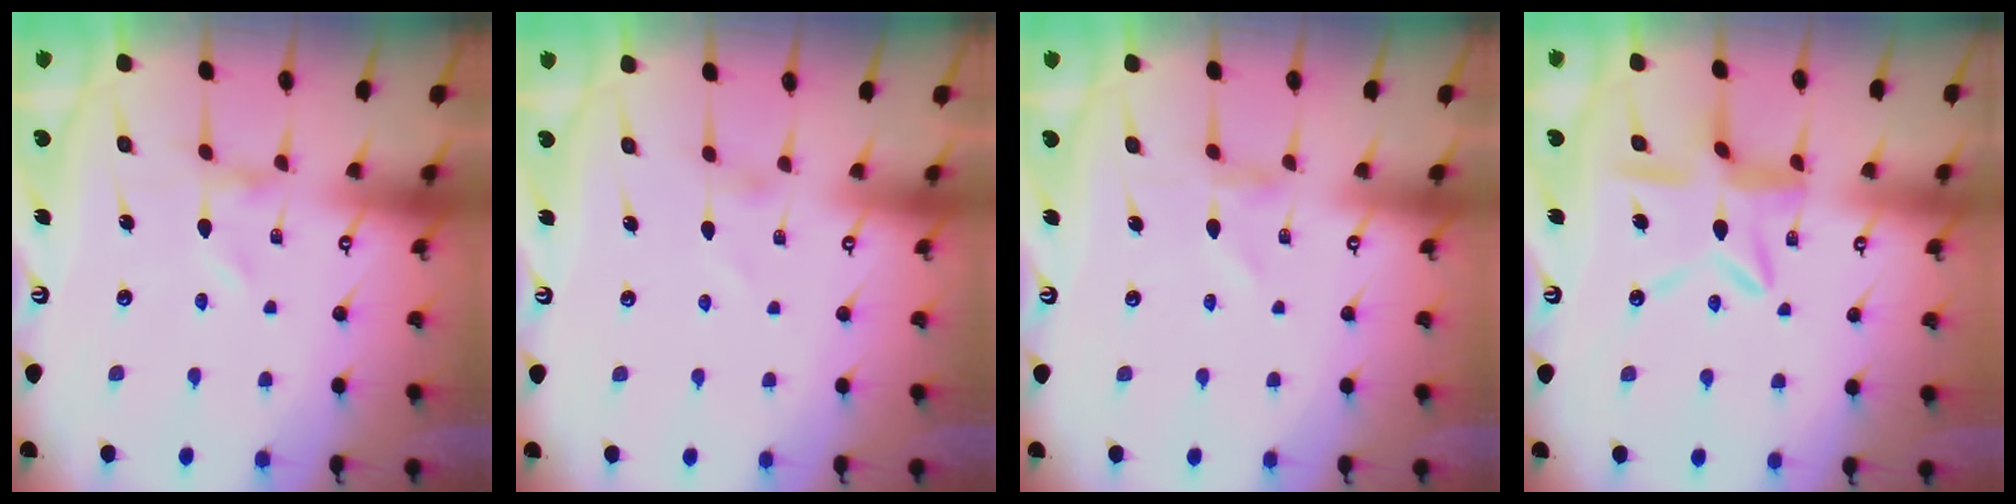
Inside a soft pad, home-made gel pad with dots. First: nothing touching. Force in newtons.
{"total": 0.6, "press": 0.6, "slide": 0.1}
{"total": 0.0}
{"total": 9.9, "press": 9.8, "slide": 0.8}